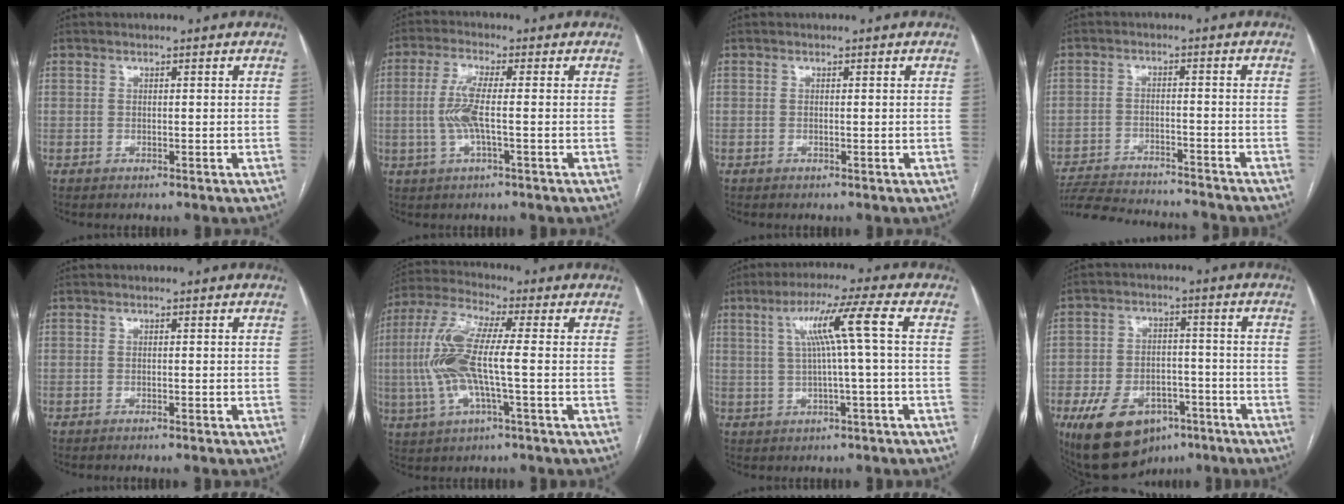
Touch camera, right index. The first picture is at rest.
{"total": 6.0, "force": [-0.8, 0.7, 5.9], "torque": [-0.133, 0.000, -0.018]}
{"total": 0.0}
{"total": 16.6, "force": [-15.6, 2.3, 5.3], "torque": [-0.114, -0.012, -0.227]}
{"total": 2.2, "force": [-2.0, 0.2, 0.9], "torque": [-0.013, -0.003, -0.023]}
{"total": 12.0, "force": [-1.1, 1.9, 11.8], "torque": [-0.264, 0.012, -0.025]}
{"total": 7.8, "force": [1.3, -1.5, 7.6], "torque": [-0.135, 0.019, 0.030]}
{"total": 14.5, "force": [-8.6, 8.3, 8.2], "torque": [-0.143, 0.011, -0.133]}